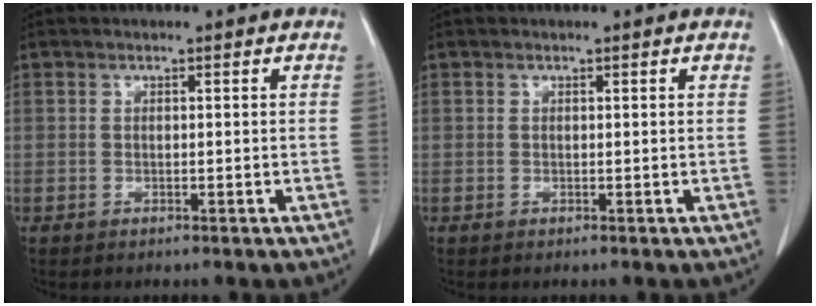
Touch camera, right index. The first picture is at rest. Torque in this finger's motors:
{"motor_torque": [0.09, -0.02, -0.02, -0.01]}